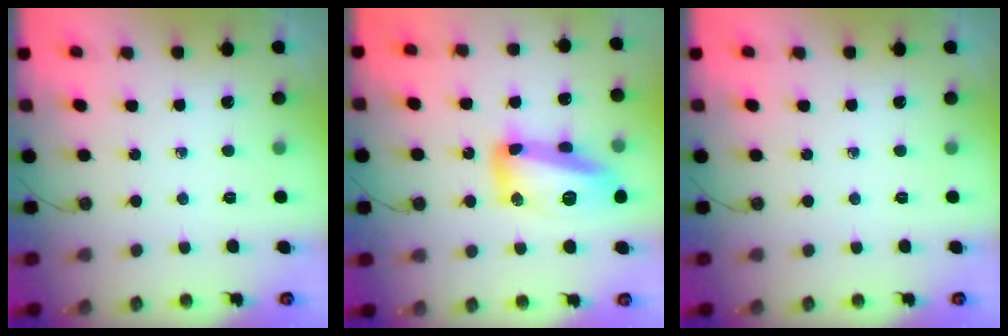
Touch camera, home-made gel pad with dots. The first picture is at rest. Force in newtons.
{"total": 16.4, "press": 16.3, "slide": 1.1}
{"total": 0.0}